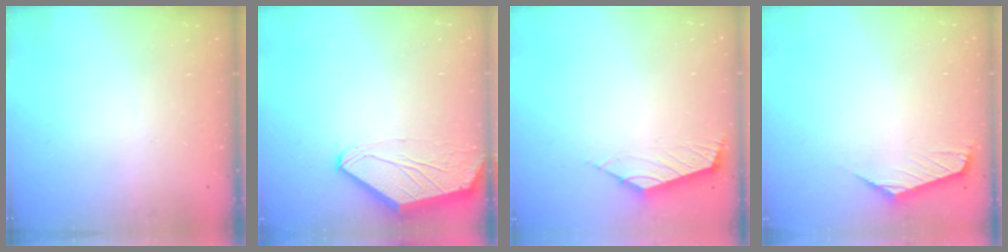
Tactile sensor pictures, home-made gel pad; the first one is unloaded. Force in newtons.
{"total": 0.0}
{"total": 2.6, "press": 2.5, "slide": 0.6}
{"total": 1.3, "press": 1.2, "slide": 0.5}